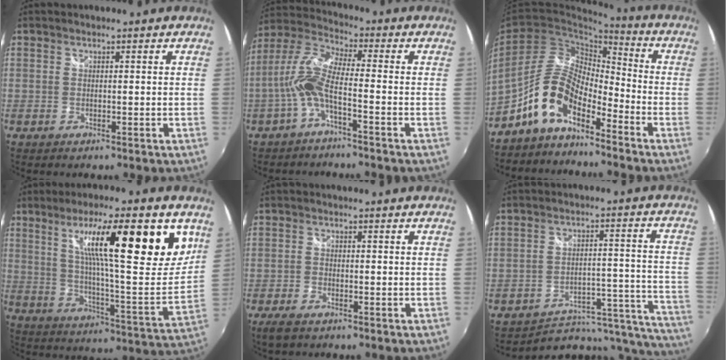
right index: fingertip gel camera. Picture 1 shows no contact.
{"total": 8.6, "force": [-2.5, 1.9, 7.9], "torque": [-0.181, 0.014, -0.050]}
{"total": 10.4, "force": [-7.2, 4.0, 6.3], "torque": [-0.133, 0.022, -0.142]}
{"total": 23.7, "force": [11.2, 4.5, 20.3], "torque": [-0.294, 0.007, 0.186]}
{"total": 4.2, "force": [-3.0, 1.7, 2.4], "torque": [-0.060, -0.010, -0.056]}
{"total": 19.5, "force": [-17.3, 6.2, 6.5], "torque": [-0.065, 0.023, -0.217]}